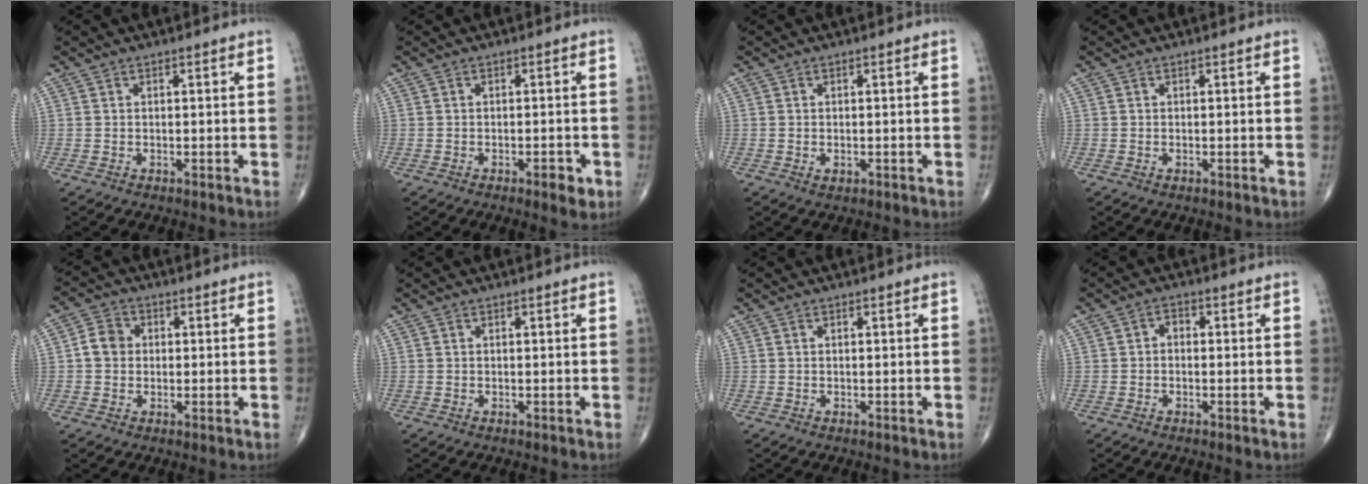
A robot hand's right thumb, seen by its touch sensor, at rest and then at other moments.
{"total": 2.9, "force": [-1.4, 1.0, 2.3], "torque": [-0.027, 0.000, -0.018]}
{"total": 1.1, "force": [-0.3, 0.6, 0.9], "torque": [-0.014, 0.000, -0.002]}
{"total": 0.0}
{"total": 4.5, "force": [0.1, 4.0, 2.2], "torque": [-0.029, 0.011, -0.004]}
{"total": 0.0}
{"total": 0.0}
{"total": 2.0, "force": [-0.2, 1.5, 1.3], "torque": [-0.010, 0.010, -0.012]}